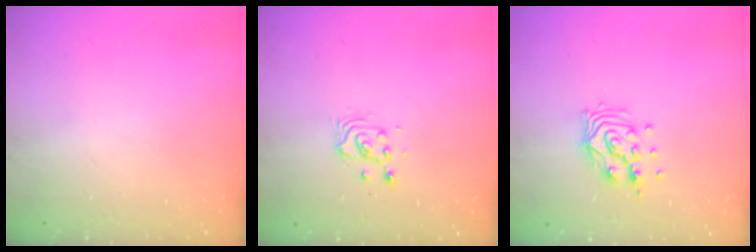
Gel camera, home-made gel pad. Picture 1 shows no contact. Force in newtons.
{"total": 3.1, "press": 3.1, "slide": 0.3}
{"total": 10.7, "press": 10.7, "slide": 0.7}